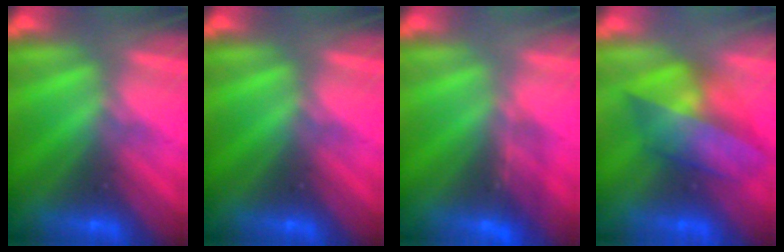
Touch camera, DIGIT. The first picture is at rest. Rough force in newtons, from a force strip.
{"total": 0.0}
{"total": 1.3}
{"total": 4.2}